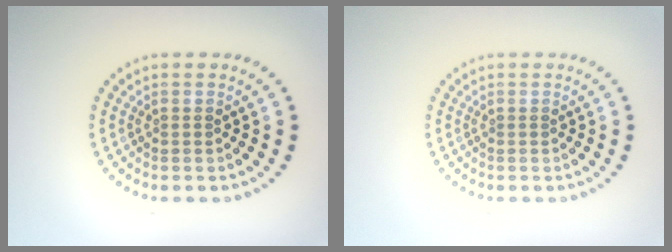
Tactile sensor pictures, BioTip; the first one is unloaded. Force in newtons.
{"total": 0.0}